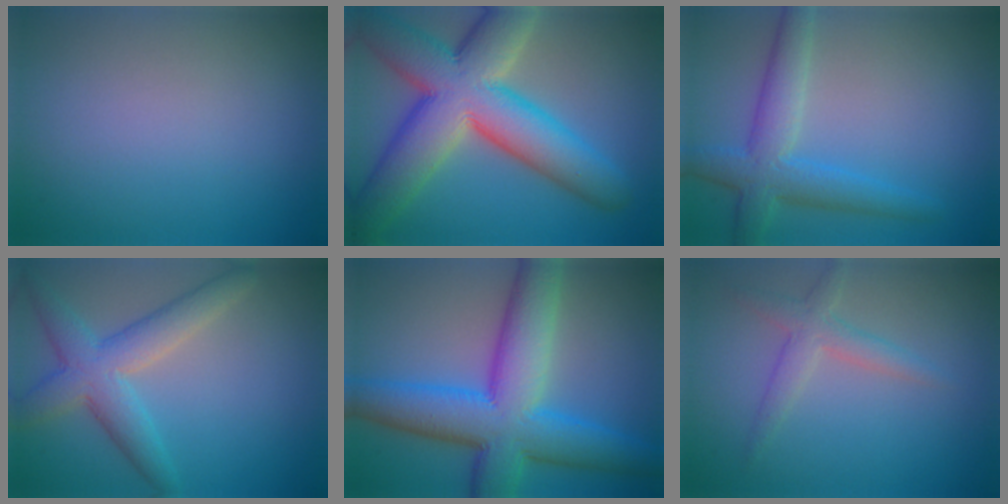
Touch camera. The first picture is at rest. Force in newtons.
{"total": 13.2, "press": 13.1, "slide": 0.8}
{"total": 4.8, "press": 4.8, "slide": 0.2}
{"total": 5.1, "press": 5.1, "slide": 0.3}
{"total": 11.3, "press": 11.3, "slide": 0.1}
{"total": 2.4, "press": 2.4, "slide": 0.1}